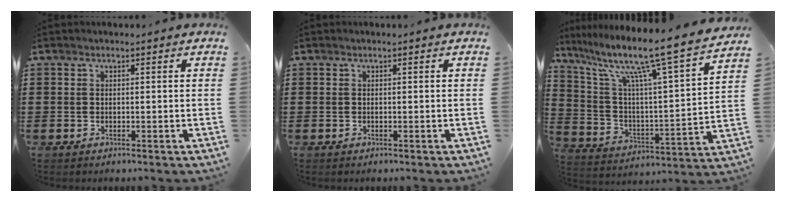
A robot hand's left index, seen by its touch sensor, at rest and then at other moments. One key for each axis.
{"total": 0.0}
{"total": 12.0, "fx": 9.4, "fy": 0.2, "fz": 7.5, "tx": -0.163, "ty": -0.072, "tz": 0.143}